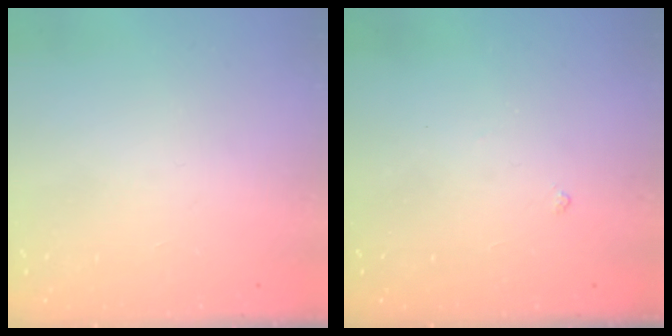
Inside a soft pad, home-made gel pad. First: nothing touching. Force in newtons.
{"total": 2.9, "press": 2.8, "slide": 0.6}